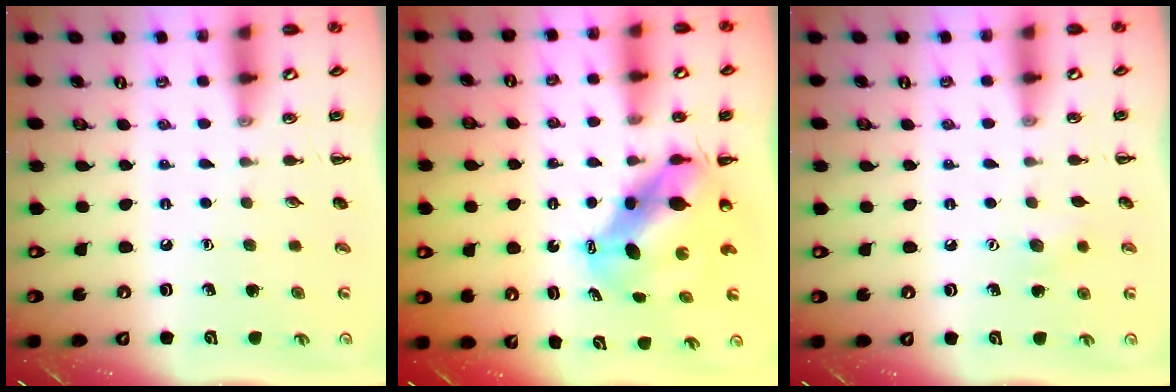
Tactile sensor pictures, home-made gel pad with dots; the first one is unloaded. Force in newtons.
{"total": 7.8, "press": 7.6, "slide": 1.9}
{"total": 5.5, "press": 5.4, "slide": 1.1}